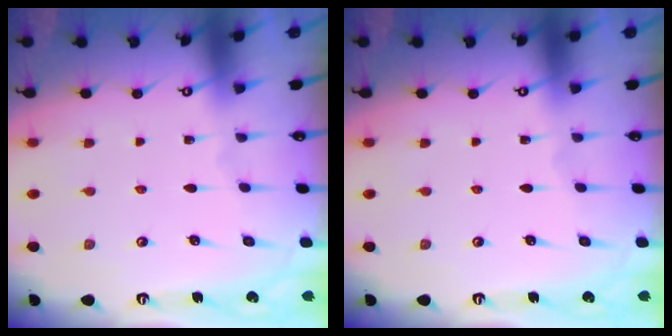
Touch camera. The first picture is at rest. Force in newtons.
{"total": 0.0}